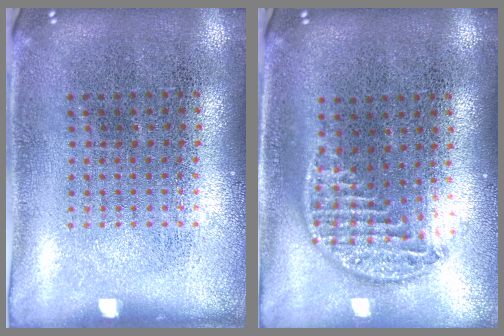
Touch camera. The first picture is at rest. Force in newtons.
{"total": 1.2, "press": 1.1, "slide": 0.5}